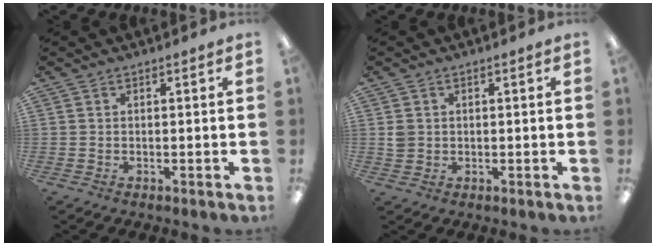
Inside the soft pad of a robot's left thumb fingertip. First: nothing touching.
{"total": 2.5, "force": [0.4, 2.3, 0.9], "torque": [-0.012, 0.001, 0.005]}